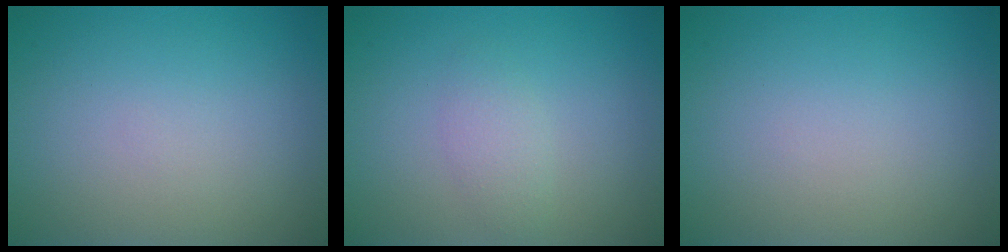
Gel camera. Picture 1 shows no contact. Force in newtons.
{"total": 1.6, "press": 1.6, "slide": 0.1}
{"total": 0.0}